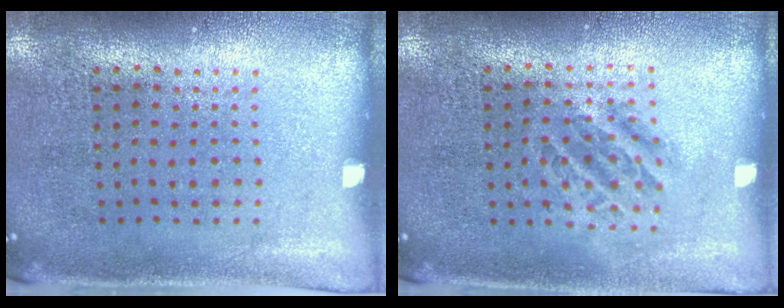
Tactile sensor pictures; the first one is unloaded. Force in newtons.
{"total": 1.2, "press": 1.1, "slide": 0.6}